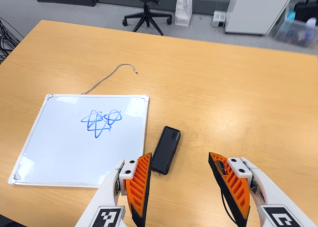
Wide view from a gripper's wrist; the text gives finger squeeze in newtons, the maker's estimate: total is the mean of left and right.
{"total": 0.0}